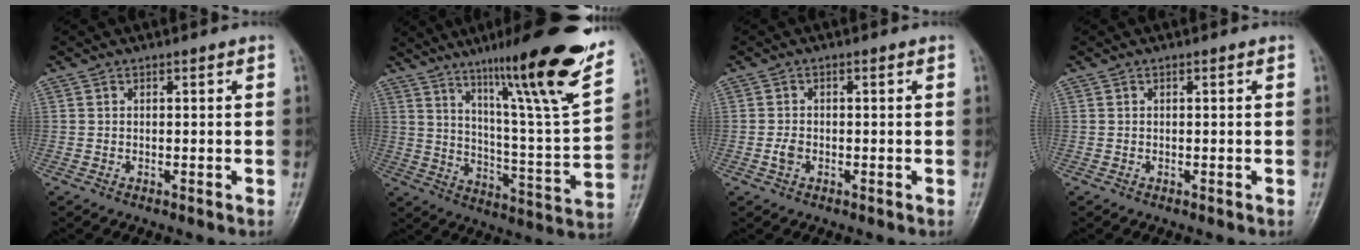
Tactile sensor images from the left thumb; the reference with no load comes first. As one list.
[{"total": 24.7, "force": [15.8, 2.3, 18.9], "torque": [-0.258, -0.062, 0.246]}, {"total": 1.9, "force": [-0.7, 1.3, 1.3], "torque": [-0.024, 0.003, -0.015]}, {"total": 0.0}]